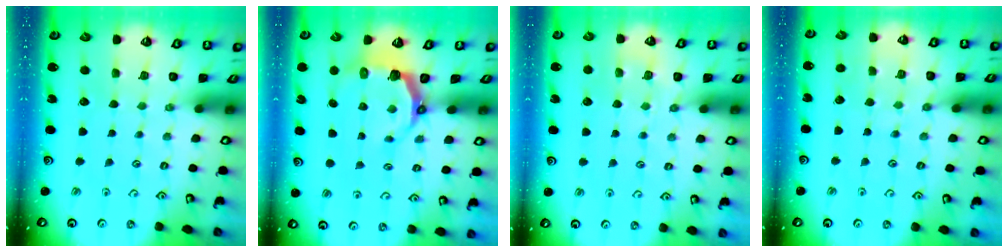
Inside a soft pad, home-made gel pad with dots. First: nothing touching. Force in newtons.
{"total": 5.8, "press": 4.5, "slide": 3.7}
{"total": 5.6, "press": 5.5, "slide": 0.9}
{"total": 5.0, "press": 4.9, "slide": 0.7}